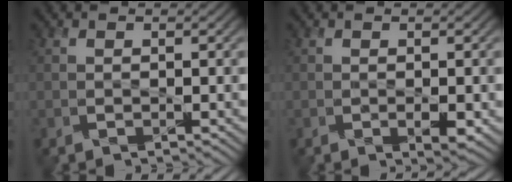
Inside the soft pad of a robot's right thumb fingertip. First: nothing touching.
{"total": 1.8, "force": [-0.5, 0.7, 1.5], "torque": [-0.026, -0.009, -0.003]}